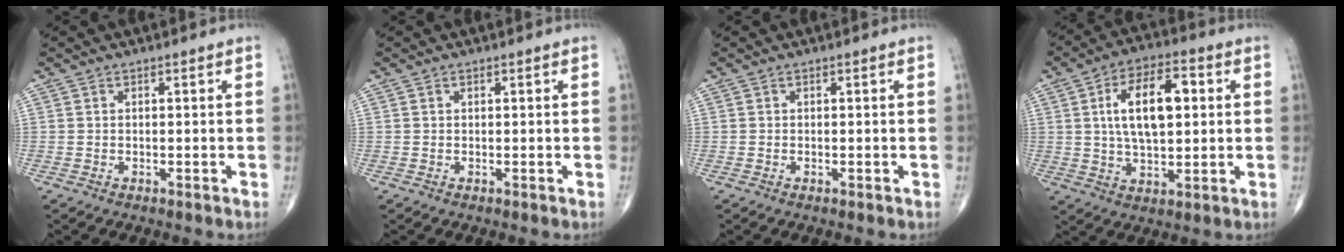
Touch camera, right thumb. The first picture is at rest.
{"total": 0.0}
{"total": 0.0}
{"total": 14.0, "force": [2.5, 6.9, 12.0], "torque": [-0.191, 0.008, 0.042]}